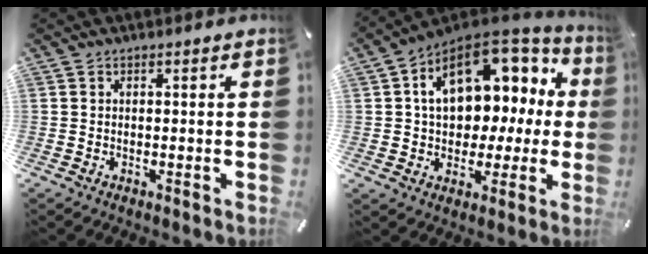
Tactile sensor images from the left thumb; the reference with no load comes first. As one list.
[{"total": 15.2, "force": [4.5, 10.7, 9.8], "torque": [-0.150, -0.023, 0.084]}]